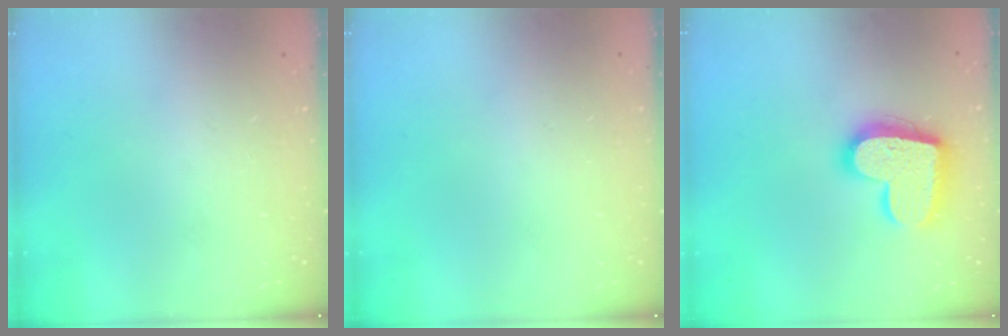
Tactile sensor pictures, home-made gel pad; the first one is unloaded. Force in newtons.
{"total": 0.6, "press": 0.6, "slide": 0.2}
{"total": 18.0, "press": 18.0, "slide": 1.1}